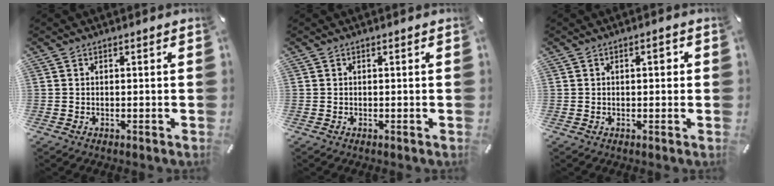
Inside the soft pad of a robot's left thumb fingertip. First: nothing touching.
{"total": 0.0}
{"total": 2.5, "force": [0.3, 1.2, 2.2], "torque": [-0.028, 0.003, -0.001]}